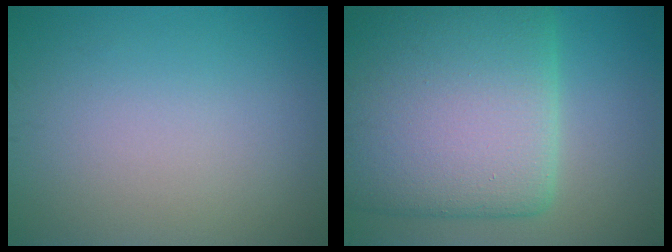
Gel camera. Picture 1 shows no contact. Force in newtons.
{"total": 15.4, "press": 15.4, "slide": 0.5}